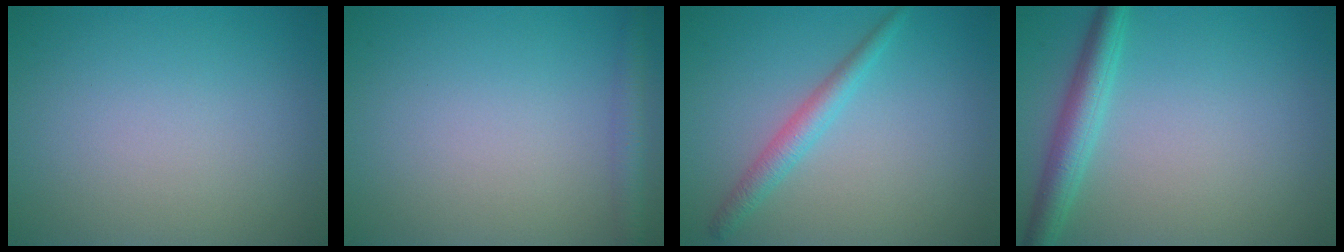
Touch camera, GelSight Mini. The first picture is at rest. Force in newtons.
{"total": 2.1, "press": 2.1, "slide": 0.1}
{"total": 2.2, "press": 2.2, "slide": 0.1}
{"total": 3.4, "press": 3.4, "slide": 0.2}